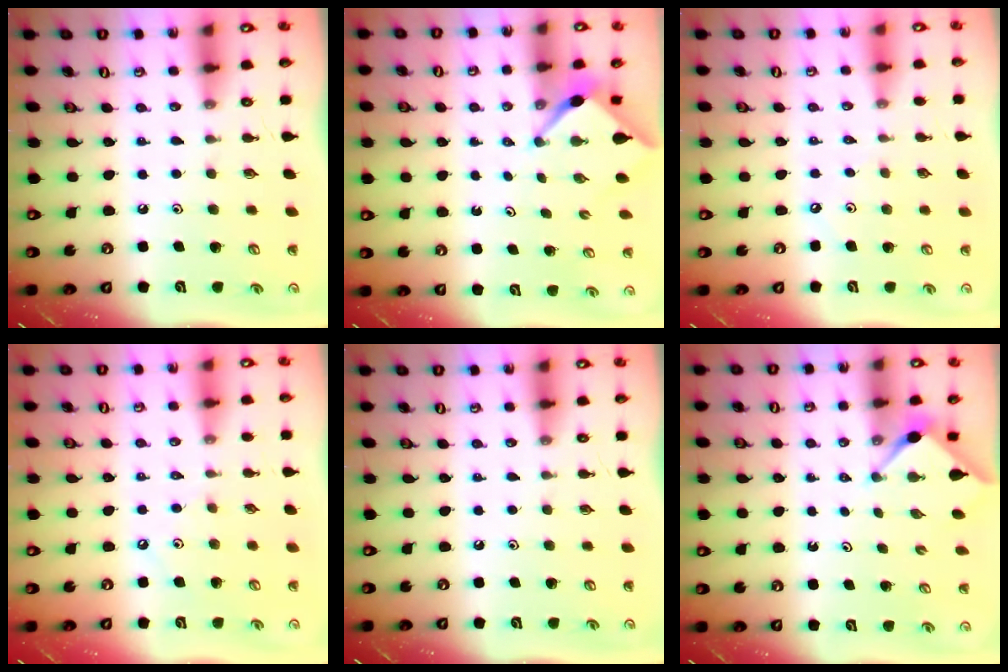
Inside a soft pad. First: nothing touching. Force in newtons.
{"total": 2.6, "press": 2.6, "slide": 0.3}
{"total": 1.9, "press": 1.9, "slide": 0.4}
{"total": 2.1, "press": 2.1, "slide": 0.4}
{"total": 0.0}
{"total": 2.9, "press": 2.8, "slide": 0.4}